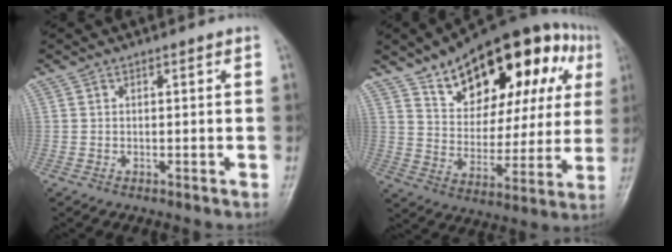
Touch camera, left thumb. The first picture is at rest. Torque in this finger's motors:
{"motor_torque": [1.65, 1.66, 1.61, -1.17, 0.21]}